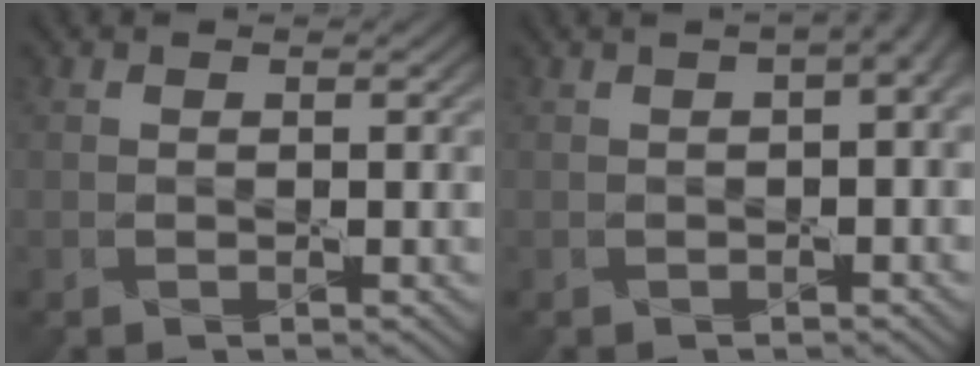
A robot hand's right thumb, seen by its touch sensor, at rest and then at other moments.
{"total": 6.2, "force": [1.7, 2.6, 5.3], "torque": [-0.067, 0.013, 0.016]}